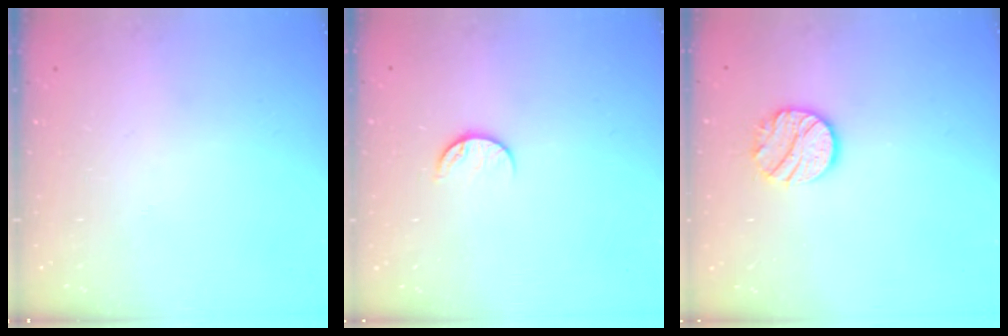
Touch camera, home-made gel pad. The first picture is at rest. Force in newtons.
{"total": 7.2, "press": 7.1, "slide": 0.8}
{"total": 11.1, "press": 11.1, "slide": 0.9}